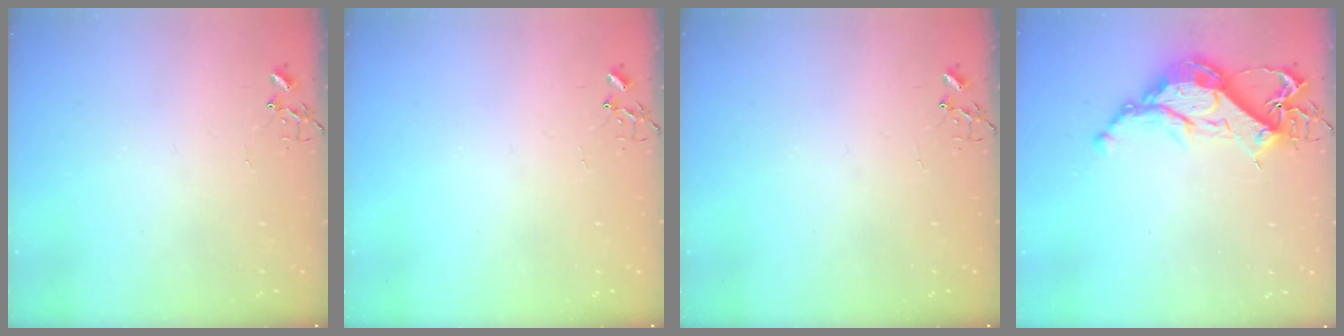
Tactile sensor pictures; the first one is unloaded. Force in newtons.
{"total": 0.0}
{"total": 0.0}
{"total": 13.8, "press": 13.8, "slide": 1.1}